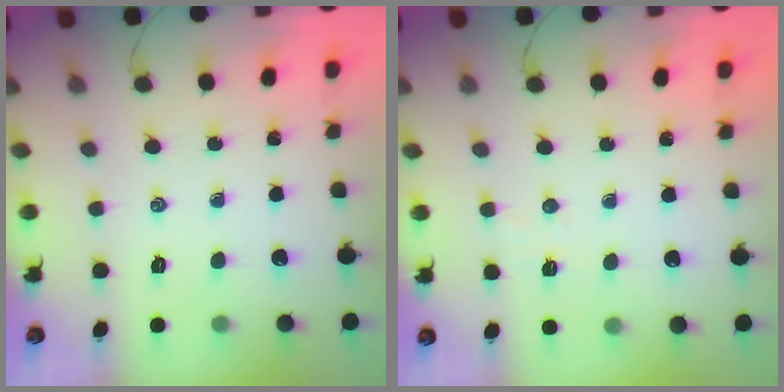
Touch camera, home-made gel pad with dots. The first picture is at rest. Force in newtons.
{"total": 2.9, "press": 2.8, "slide": 0.6}